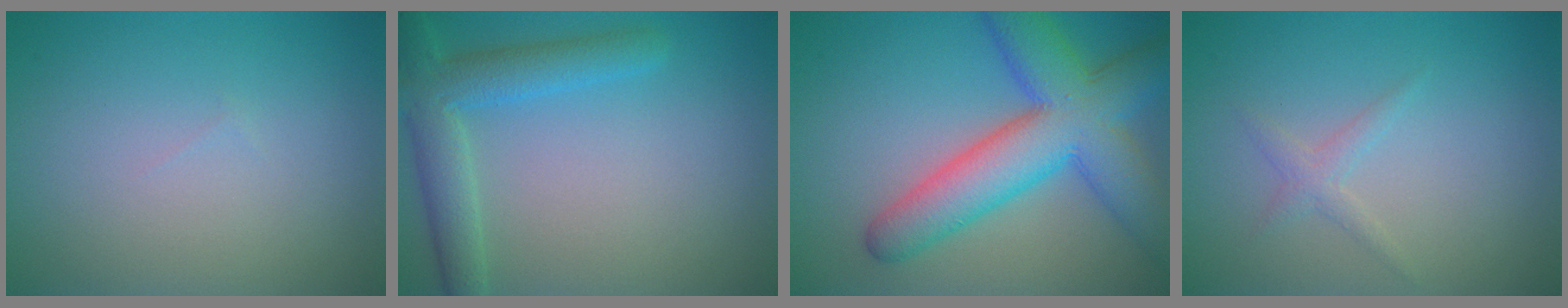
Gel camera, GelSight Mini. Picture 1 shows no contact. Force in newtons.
{"total": 4.6, "press": 4.6, "slide": 0.2}
{"total": 9.5, "press": 9.5, "slide": 0.3}
{"total": 1.2, "press": 1.2, "slide": 0.1}